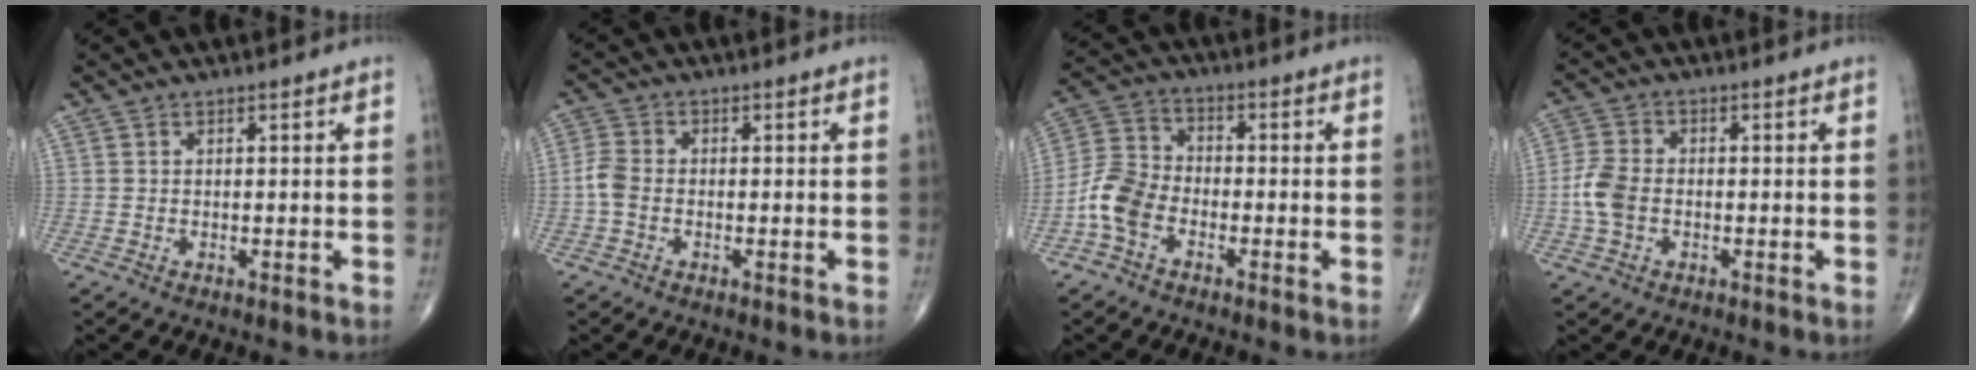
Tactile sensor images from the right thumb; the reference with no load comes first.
{"total": 3.5, "force": [-0.9, 2.3, 2.4], "torque": [-0.055, 0.008, -0.027]}
{"total": 7.7, "force": [-3.4, 5.0, 4.8], "torque": [-0.094, 0.025, -0.079]}
{"total": 5.7, "force": [-1.1, 3.9, 4.0], "torque": [-0.091, 0.013, -0.029]}